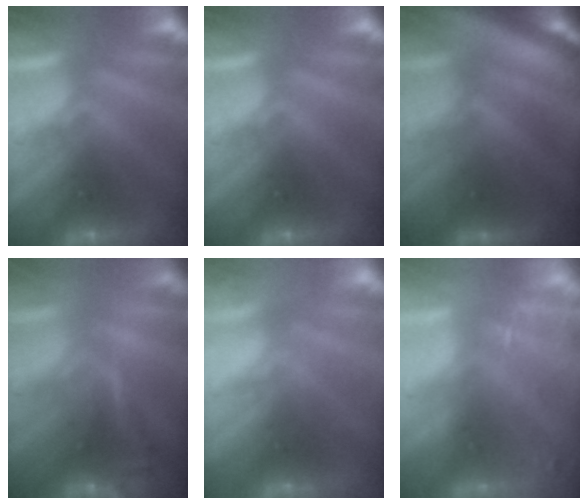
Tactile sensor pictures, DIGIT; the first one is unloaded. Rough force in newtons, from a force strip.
{"total": 0.0}
{"total": 7.5}
{"total": 2.5}
{"total": 2.3}
{"total": 1.4}